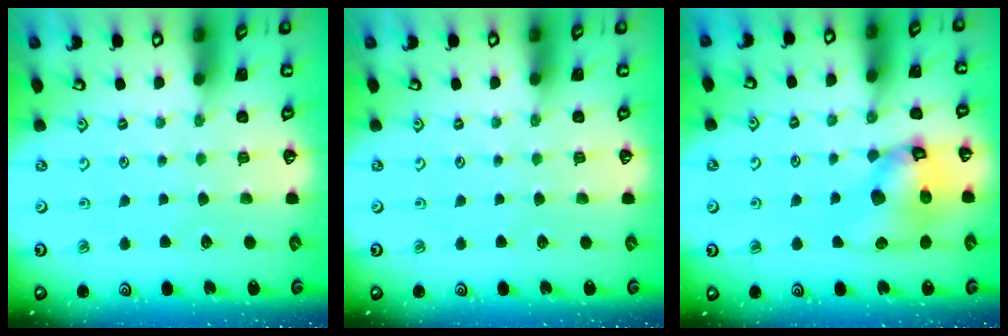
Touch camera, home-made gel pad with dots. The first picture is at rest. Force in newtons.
{"total": 0.0}
{"total": 13.3, "press": 13.1, "slide": 1.8}